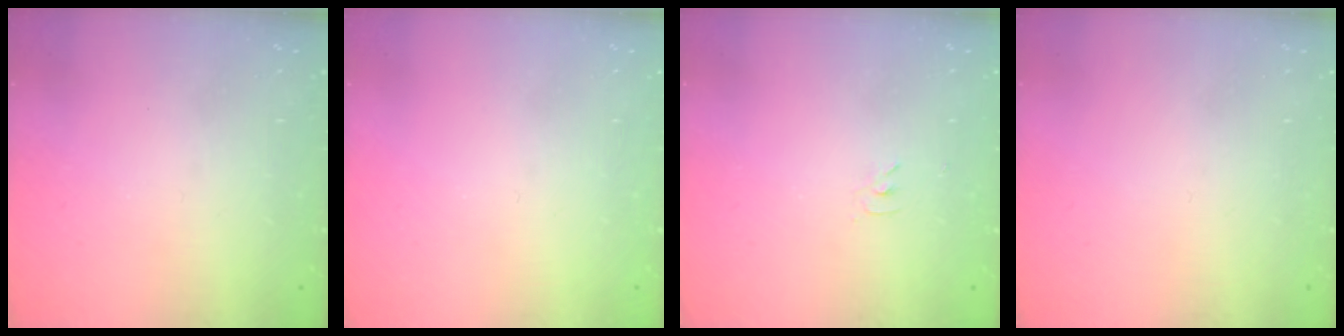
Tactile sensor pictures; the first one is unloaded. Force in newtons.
{"total": 0.0}
{"total": 3.5, "press": 3.5, "slide": 0.5}
{"total": 1.5, "press": 1.5, "slide": 0.1}